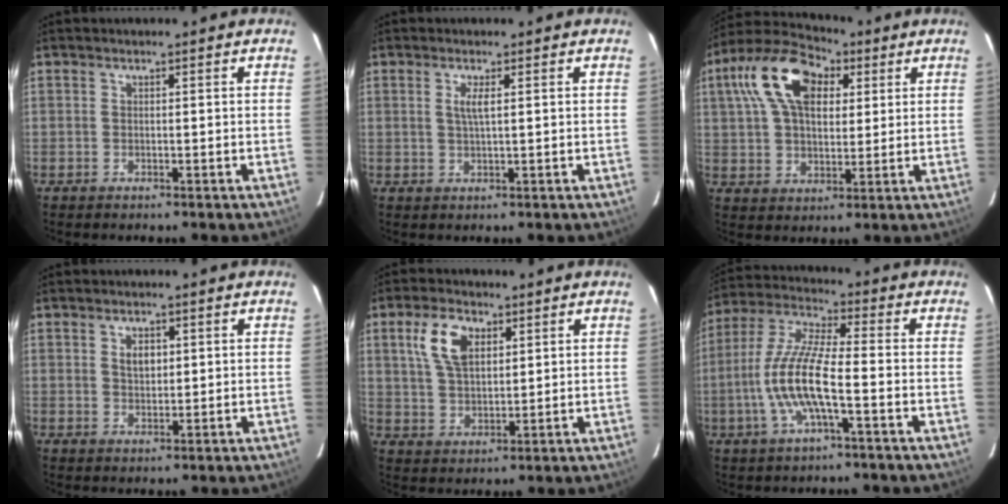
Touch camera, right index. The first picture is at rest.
{"total": 2.2, "force": [0.6, 0.2, 2.1], "torque": [-0.041, 0.001, 0.010]}
{"total": 17.1, "force": [6.6, 10.1, 12.2], "torque": [-0.246, 0.046, 0.109]}
{"total": 2.9, "force": [0.8, 1.9, 2.0], "torque": [-0.032, 0.005, 0.015]}
{"total": 8.6, "force": [3.6, 4.9, 6.1], "torque": [-0.124, 0.017, 0.073]}
{"total": 12.3, "force": [-3.5, 2.2, 11.6], "torque": [-0.243, 0.000, -0.071]}